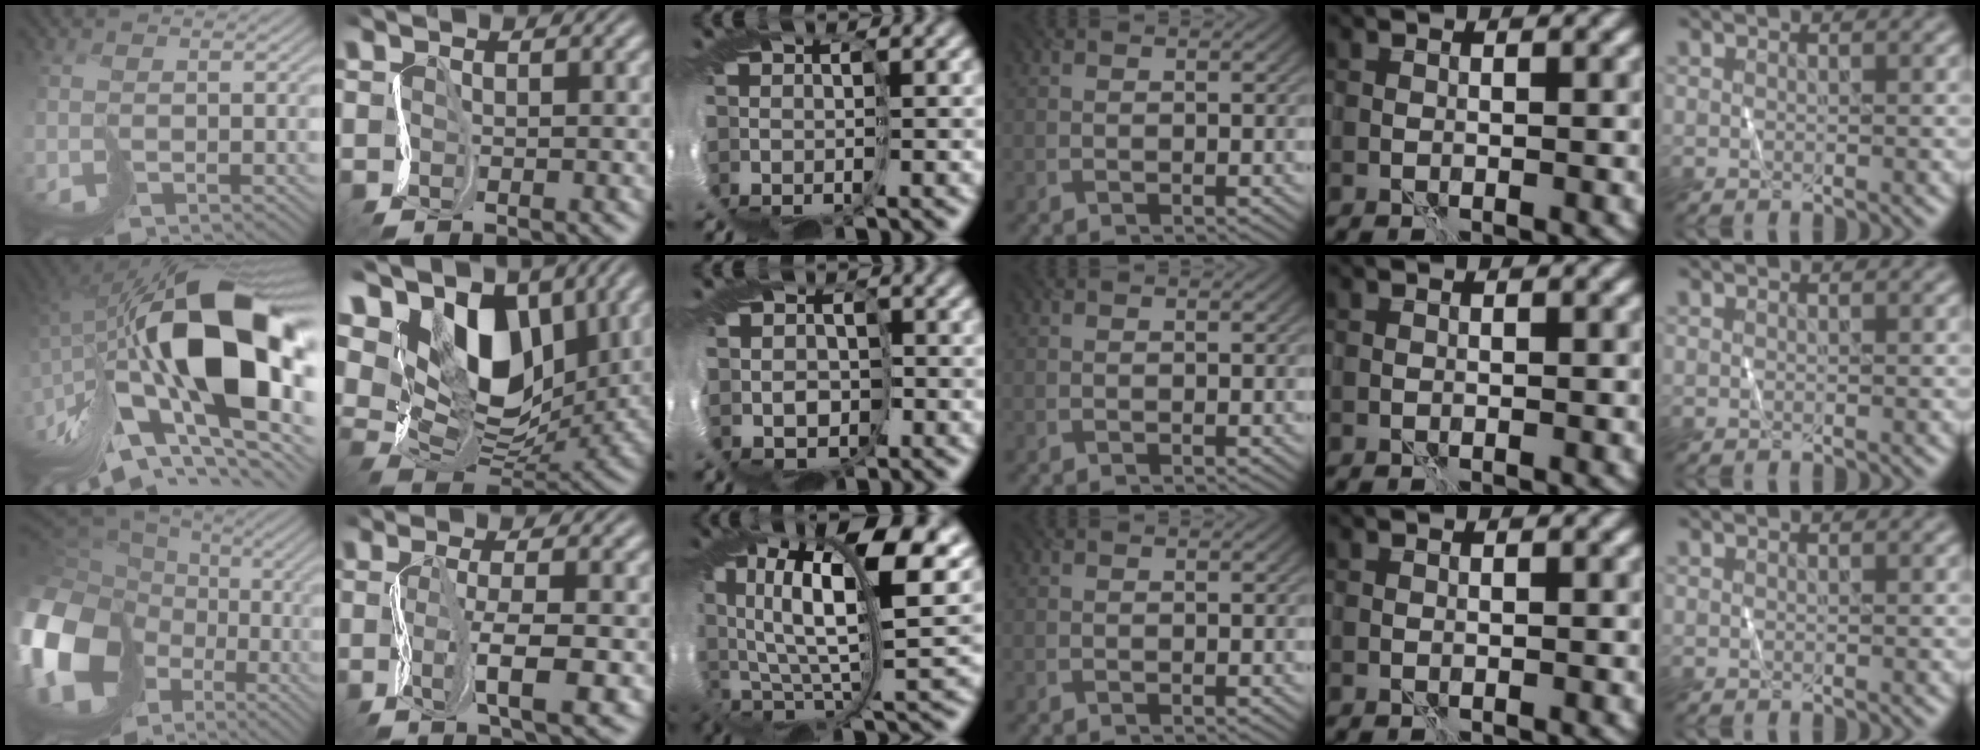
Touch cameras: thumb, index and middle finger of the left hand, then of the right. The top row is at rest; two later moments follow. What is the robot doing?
{"motion": "cut", "object": "paper bag"}